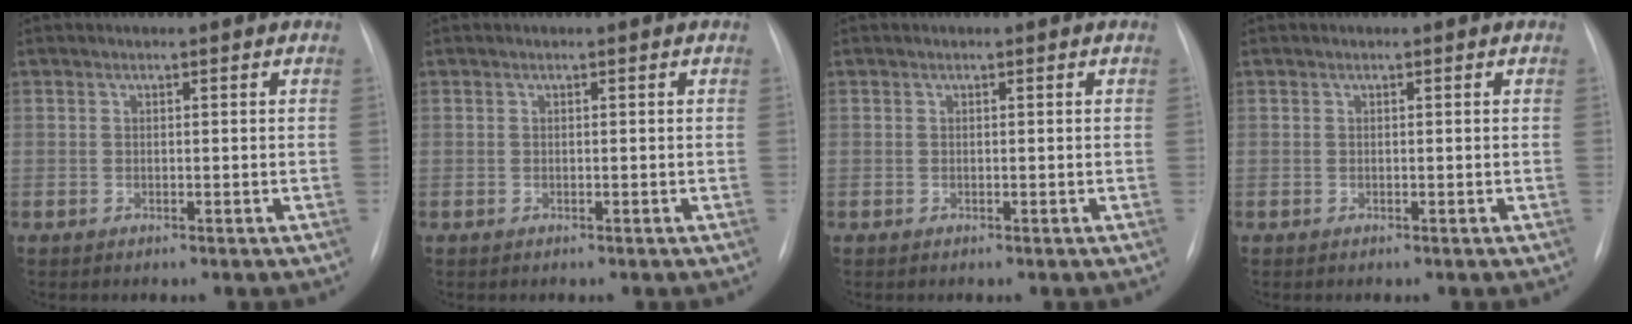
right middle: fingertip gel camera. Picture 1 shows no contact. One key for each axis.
{"total": 0.0}
{"total": 0.0}
{"total": 0.0}